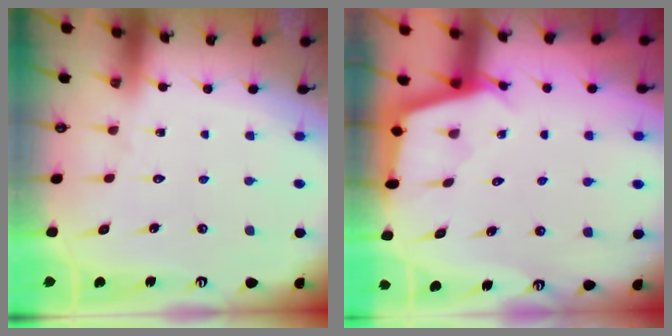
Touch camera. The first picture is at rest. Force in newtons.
{"total": 2.9, "press": 2.8, "slide": 0.3}